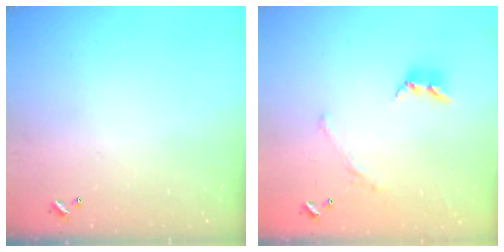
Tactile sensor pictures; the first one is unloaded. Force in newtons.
{"total": 2.3, "press": 2.0, "slide": 1.0}